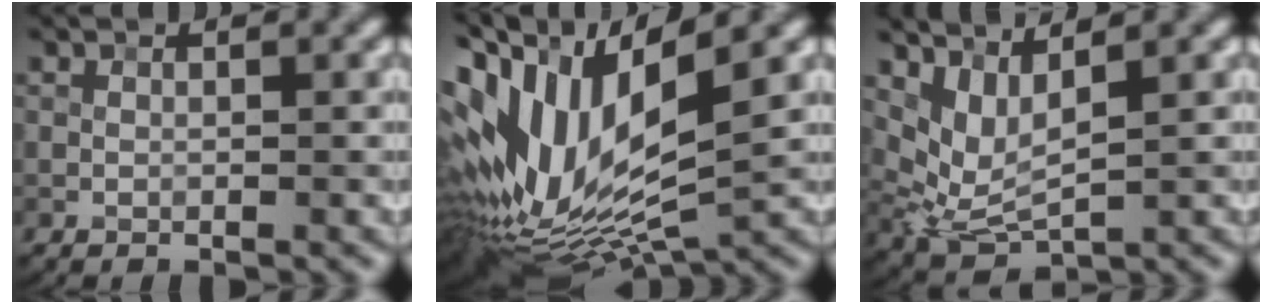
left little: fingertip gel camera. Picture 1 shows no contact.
{"total": 14.8, "force": [1.2, 6.9, 13.0], "torque": [-0.283, 0.002, 0.029]}
{"total": 4.1, "force": [1.8, 1.9, 3.2], "torque": [-0.073, -0.013, 0.047]}